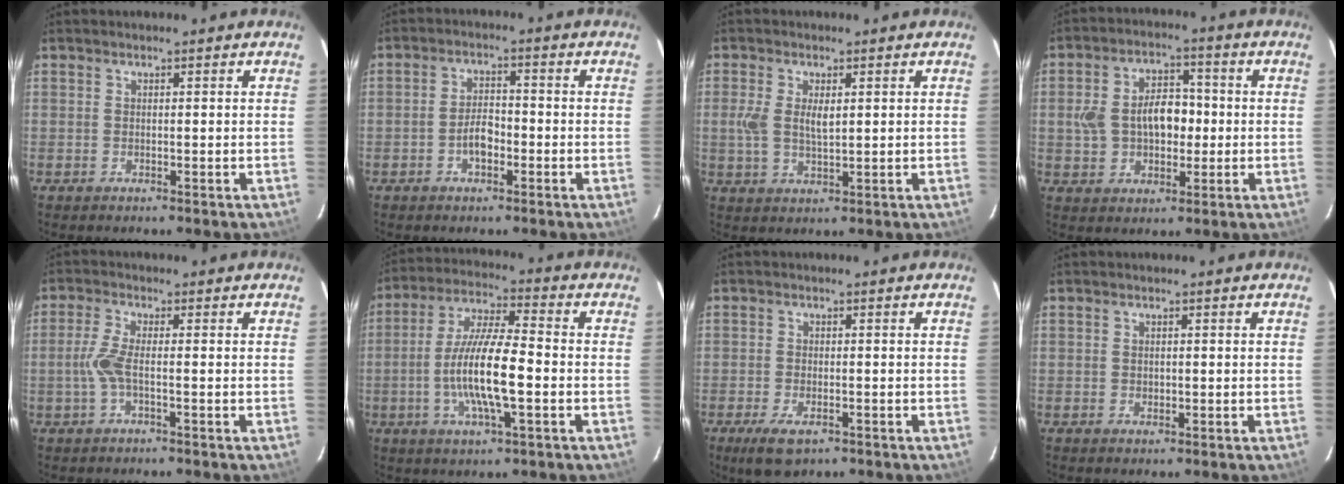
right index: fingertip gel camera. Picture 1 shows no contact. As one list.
[{"total": 4.1, "force": [-1.9, 2.1, 2.9], "torque": [-0.059, 0.008, -0.031]}, {"total": 4.9, "force": [0.7, 2.2, 4.3], "torque": [-0.092, 0.001, 0.011]}, {"total": 10.4, "force": [-0.3, 7.0, 7.7], "torque": [-0.150, 0.021, 0.001]}, {"total": 4.1, "force": [-1.2, 0.5, 3.9], "torque": [-0.095, 0.002, -0.023]}, {"total": 13.0, "force": [-2.9, 2.4, 12.5], "torque": [-0.245, -0.003, -0.057]}, {"total": 5.5, "force": [-3.2, 2.5, 3.7], "torque": [-0.087, -0.016, -0.056]}, {"total": 0.8, "force": [-0.1, 0.7, 0.4], "torque": [-0.007, 0.000, -0.001]}]